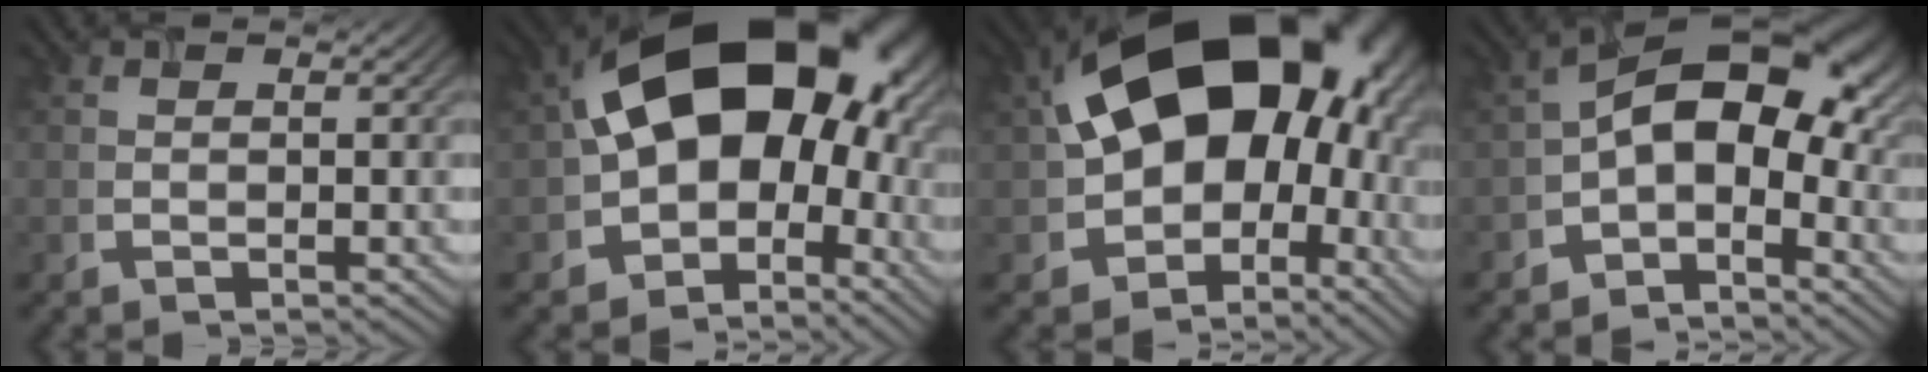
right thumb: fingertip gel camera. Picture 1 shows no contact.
{"total": 18.7, "force": [0.5, 13.2, 13.3], "torque": [-0.191, -0.006, 0.034]}
{"total": 20.9, "force": [2.4, 14.5, 14.9], "torque": [-0.230, -0.005, 0.076]}
{"total": 11.0, "force": [-2.7, 6.6, 8.4], "torque": [-0.119, 0.016, -0.057]}